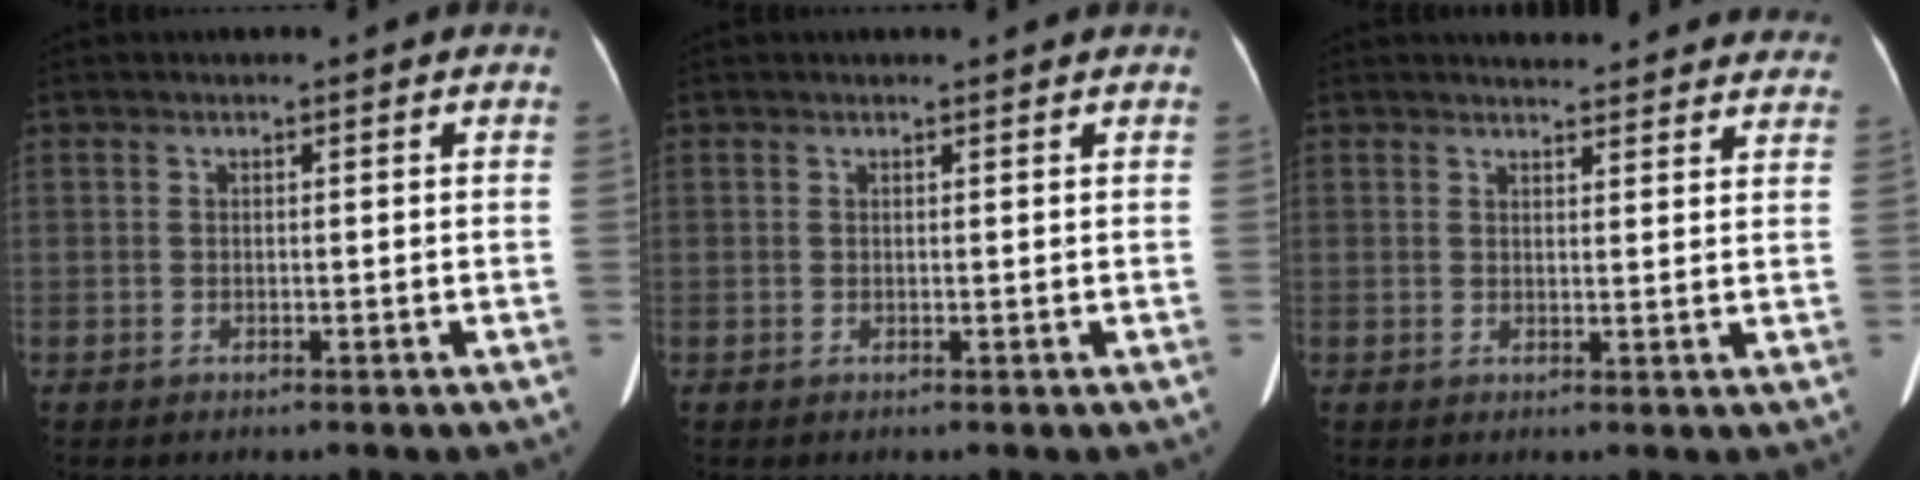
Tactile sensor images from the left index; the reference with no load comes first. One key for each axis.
{"total": 0.8, "fx": 0.8, "fy": 0.0, "fz": 0.1, "tx": -0.010, "ty": 0.001, "tz": 0.008}
{"total": 14.7, "fx": 14.0, "fy": 3.3, "fz": 3.3, "tx": -0.017, "ty": -0.006, "tz": 0.146}